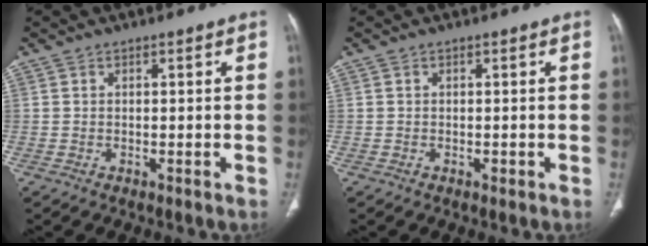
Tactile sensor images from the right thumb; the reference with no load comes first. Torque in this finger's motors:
{"motor_torque": [0.02, 0.28, -0.30, 0.13, 0.04]}